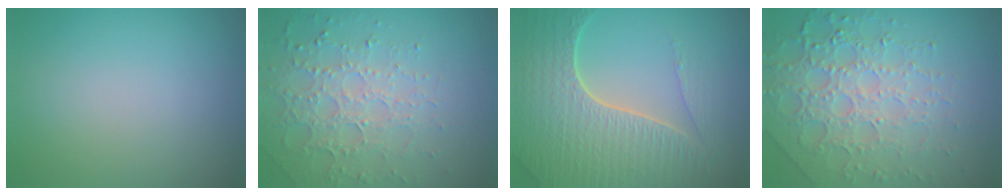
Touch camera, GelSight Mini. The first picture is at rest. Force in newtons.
{"total": 4.4, "press": 3.6, "slide": 2.6}
{"total": 7.5, "press": 5.6, "slide": 5.1}
{"total": 7.3, "press": 5.2, "slide": 5.2}